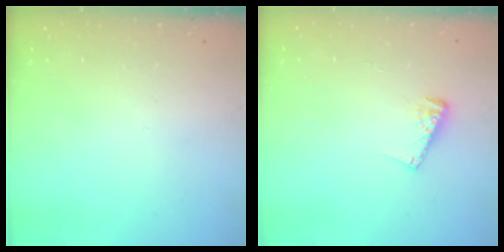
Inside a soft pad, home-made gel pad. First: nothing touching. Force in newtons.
{"total": 5.8, "press": 5.8, "slide": 0.3}